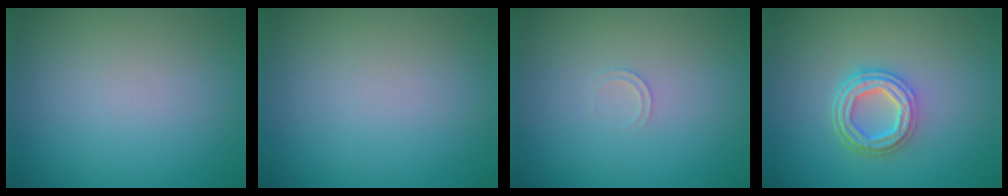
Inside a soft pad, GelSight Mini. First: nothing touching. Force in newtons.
{"total": 0.0}
{"total": 0.7, "press": 0.7, "slide": 0.1}
{"total": 4.2, "press": 3.1, "slide": 2.8}